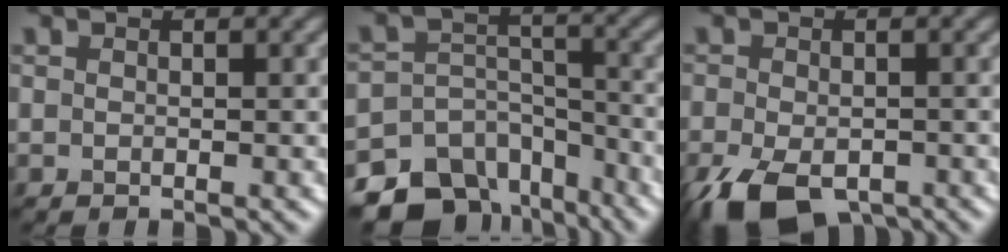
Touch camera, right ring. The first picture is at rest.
{"total": 12.2, "force": [-9.3, 7.5, 2.4], "torque": [-0.038, -0.007, -0.132]}
{"total": 7.9, "force": [-4.6, 4.2, 4.9], "torque": [-0.098, -0.027, -0.074]}